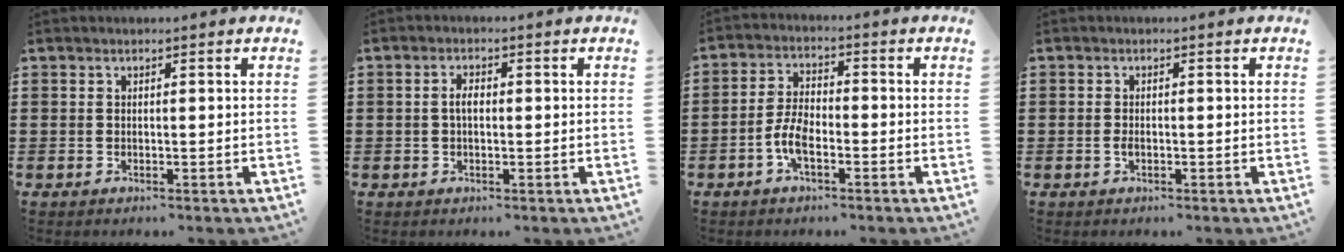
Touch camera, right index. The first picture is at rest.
{"total": 2.2, "force": [0.0, 1.1, 2.0], "torque": [-0.038, 0.005, -0.001]}
{"total": 5.4, "force": [-2.1, 2.4, 4.3], "torque": [-0.108, -0.003, -0.048]}
{"total": 1.1, "force": [-0.3, 0.6, 0.9], "torque": [-0.019, -0.003, -0.005]}